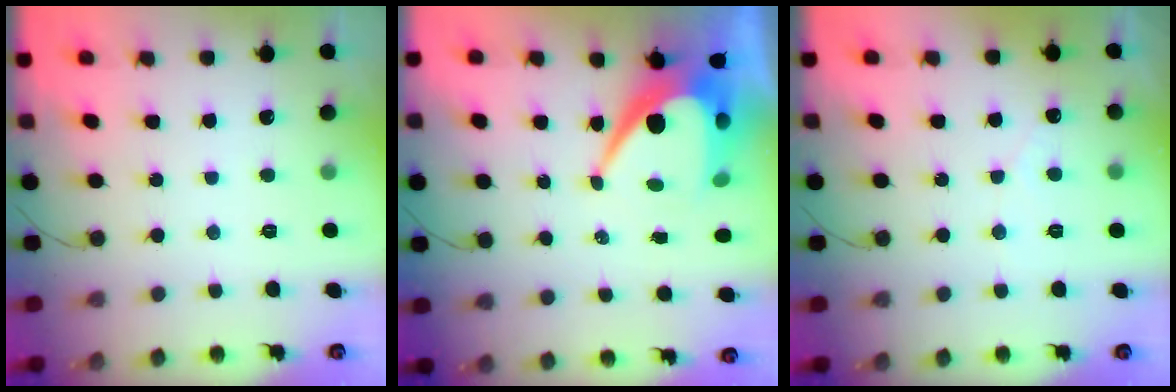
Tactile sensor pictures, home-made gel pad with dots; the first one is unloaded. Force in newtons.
{"total": 11.8, "press": 11.8, "slide": 0.9}
{"total": 1.7, "press": 1.7, "slide": 0.0}